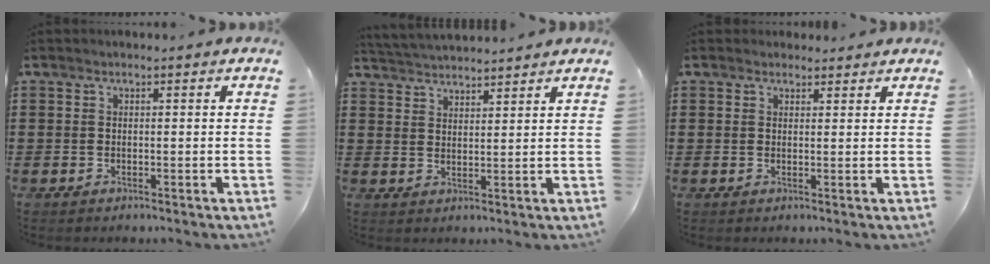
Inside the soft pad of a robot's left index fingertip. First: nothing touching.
{"total": 3.1, "force": [3.1, -0.1, -0.3], "torque": [-0.005, -0.010, 0.056]}
{"total": 1.7, "force": [1.5, 0.8, 0.0], "torque": [-0.003, 0.006, 0.029]}